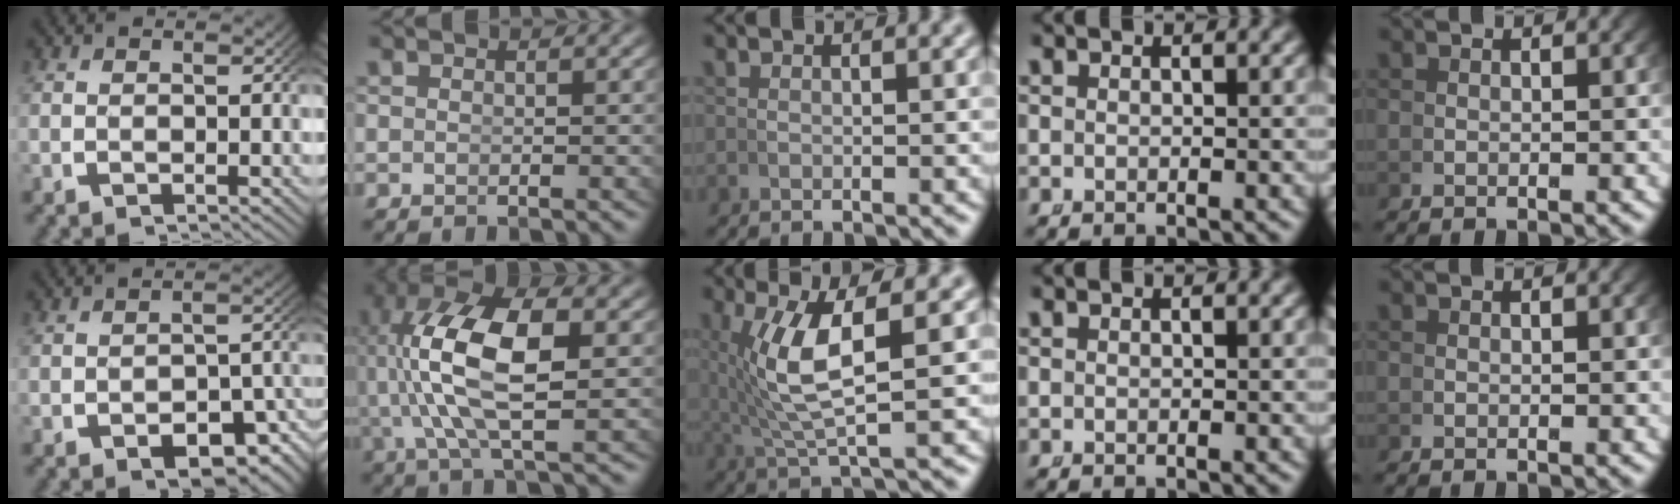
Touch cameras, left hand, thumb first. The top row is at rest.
{"thumb": {"total": 5.0, "force": [-2.2, 2.8, 3.4], "torque": [-0.046, -0.015, -0.028]}, "index": {"total": 8.9, "force": [1.4, 3.4, 8.1], "torque": [-0.166, -0.010, 0.030]}, "middle": {"total": 6.1, "force": [1.0, 1.8, 5.7], "torque": [-0.118, 0.001, 0.028]}}